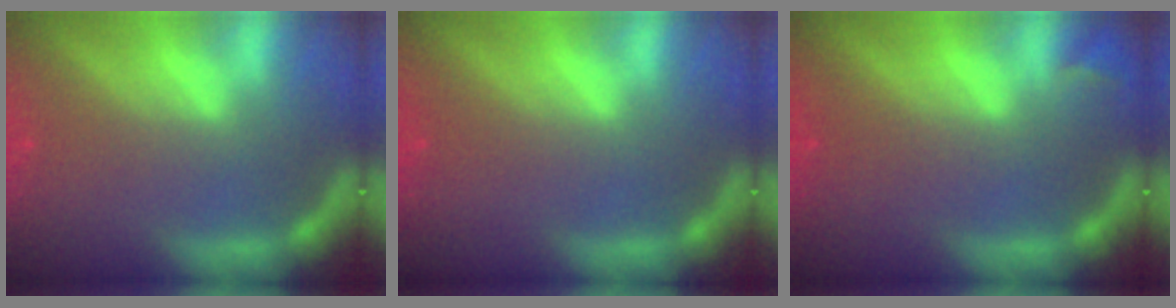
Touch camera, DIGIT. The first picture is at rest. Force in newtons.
{"total": 0.0}
{"total": 0.9}